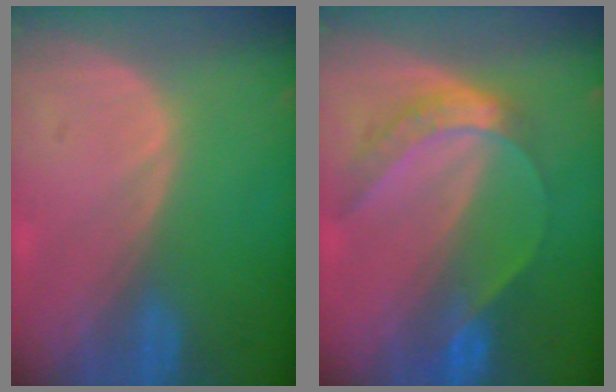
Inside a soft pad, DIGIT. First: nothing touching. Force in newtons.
{"total": 6.8, "press": 5.5, "slide": 4.0}